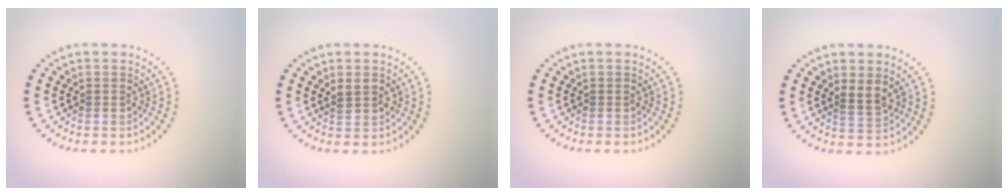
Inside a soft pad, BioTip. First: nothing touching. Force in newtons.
{"total": 1.4, "press": 1.3, "slide": 0.4}
{"total": 0.0}
{"total": 1.9, "press": 1.6, "slide": 1.0}